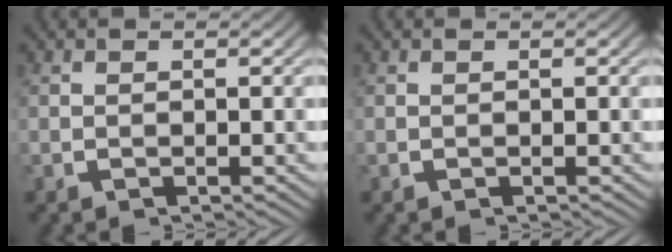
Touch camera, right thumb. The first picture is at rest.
{"total": 0.0}